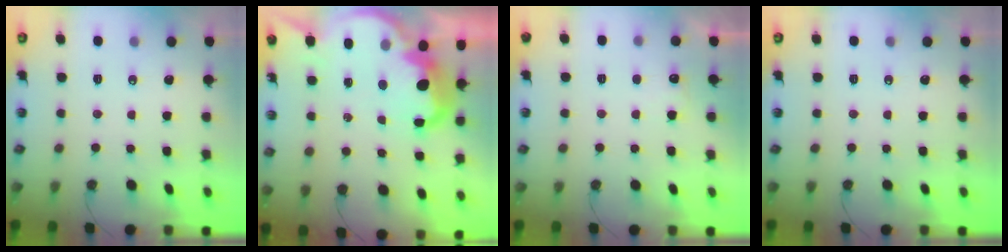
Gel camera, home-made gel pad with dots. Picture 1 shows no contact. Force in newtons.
{"total": 11.4, "press": 11.4, "slide": 0.8}
{"total": 5.6, "press": 5.5, "slide": 1.2}
{"total": 0.0}